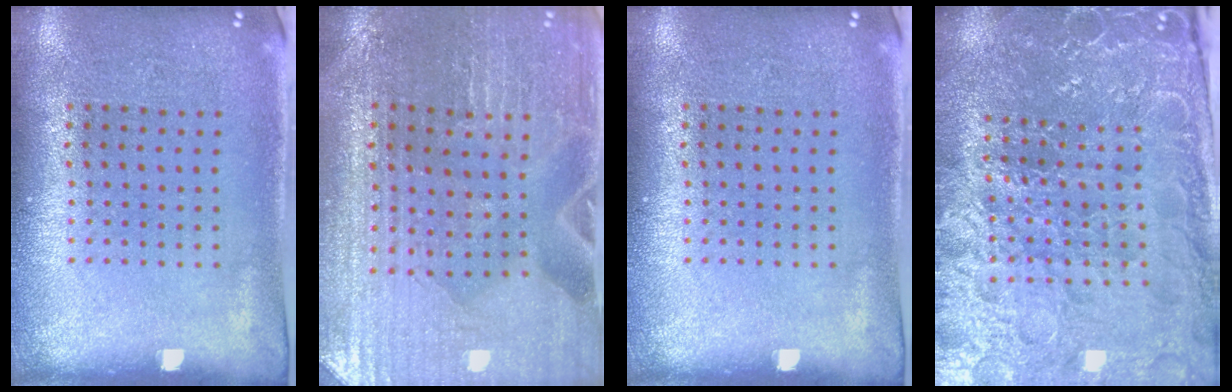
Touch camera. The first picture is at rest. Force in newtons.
{"total": 1.7, "press": 1.7, "slide": 0.2}
{"total": 0.0}
{"total": 4.6, "press": 4.5, "slide": 1.1}